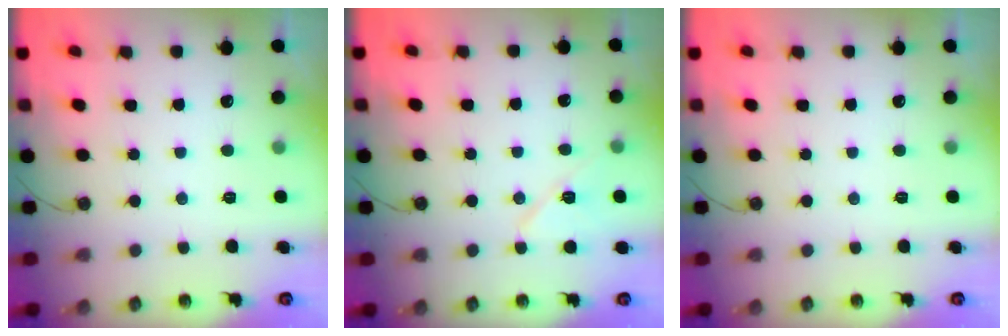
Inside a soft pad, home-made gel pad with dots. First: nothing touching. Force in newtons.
{"total": 8.8, "press": 8.2, "slide": 3.2}
{"total": 0.0}